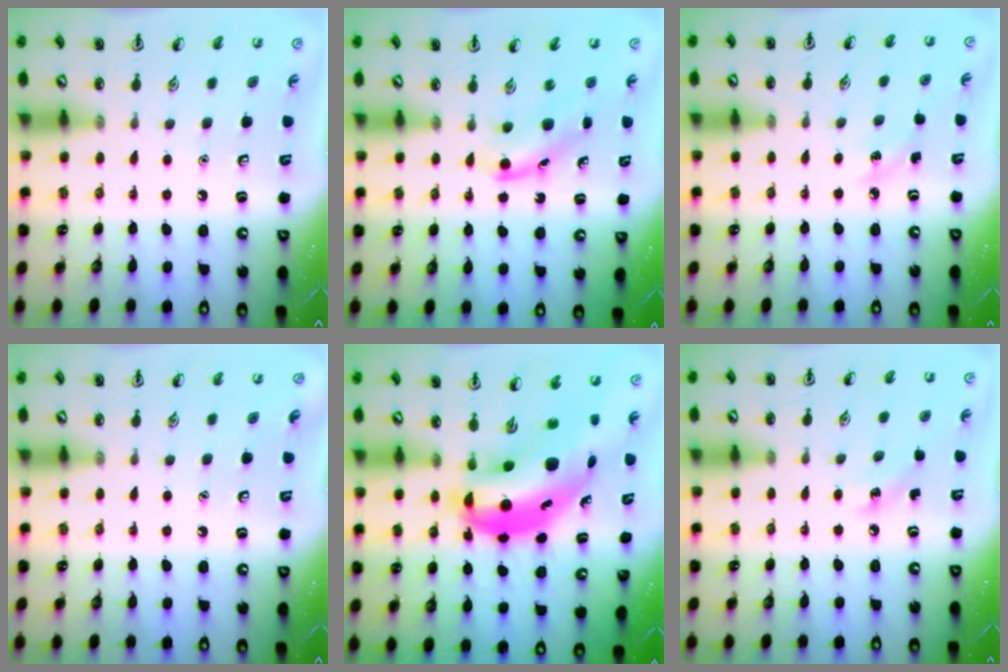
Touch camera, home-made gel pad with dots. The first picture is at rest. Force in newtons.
{"total": 4.1, "press": 3.9, "slide": 1.2}
{"total": 3.2, "press": 3.0, "slide": 1.1}
{"total": 0.0}
{"total": 10.6, "press": 10.2, "slide": 2.9}
{"total": 3.9, "press": 3.7, "slide": 1.2}